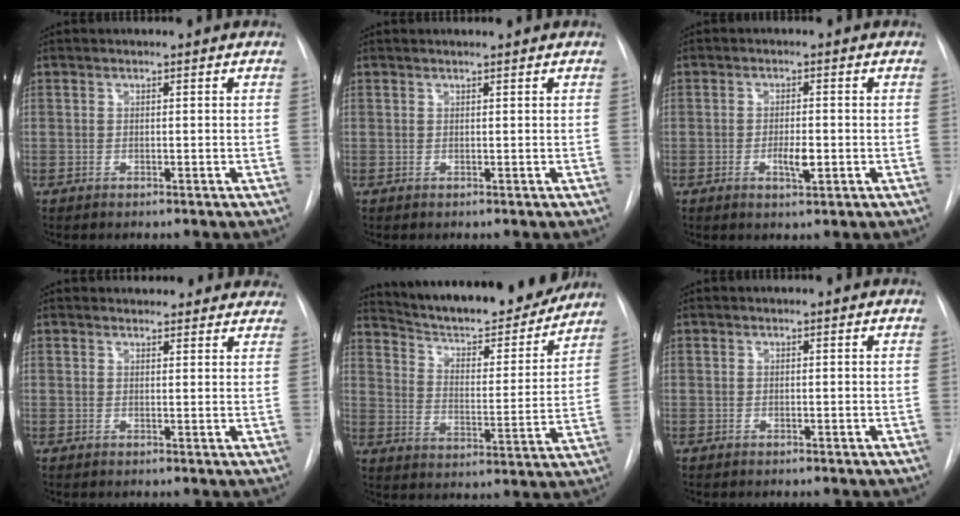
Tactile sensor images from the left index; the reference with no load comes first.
{"total": 1.3, "force": [1.3, -0.1, 0.3], "torque": [-0.005, 0.011, 0.022]}
{"total": 3.1, "force": [-0.8, 0.8, 2.9], "torque": [-0.050, -0.001, -0.011]}
{"total": 12.3, "force": [11.4, 4.0, 2.2], "torque": [0.001, 0.014, 0.118]}
{"total": 20.9, "force": [19.1, 3.4, 7.6], "torque": [-0.120, -0.016, 0.275]}
{"total": 0.0}